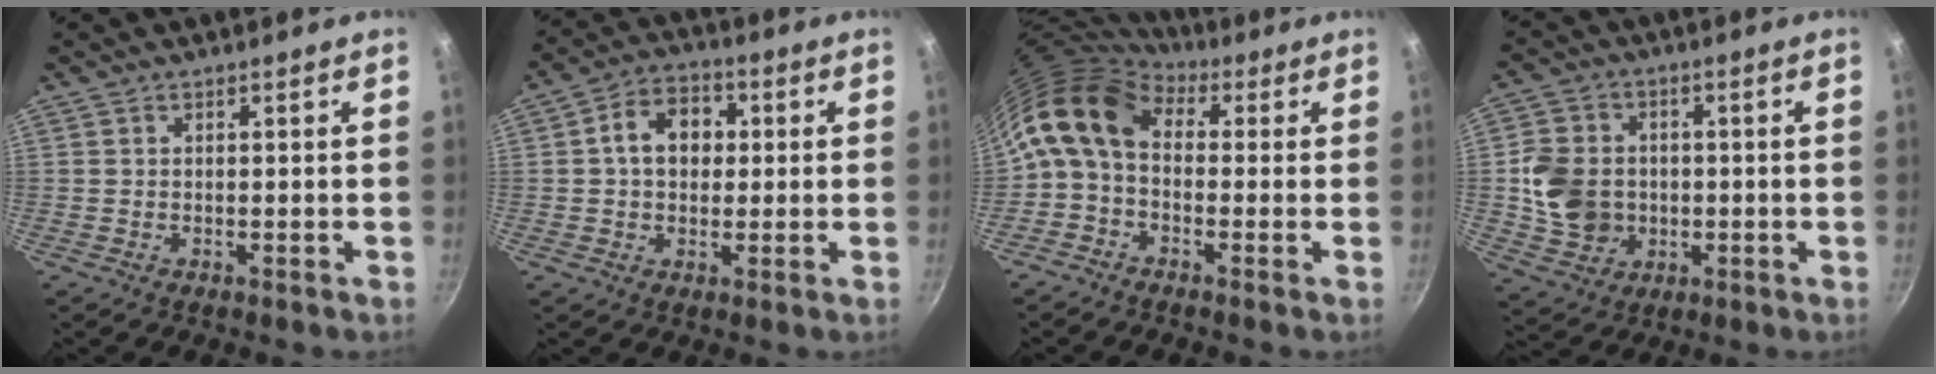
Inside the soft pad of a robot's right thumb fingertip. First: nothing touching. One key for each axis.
{"total": 9.0, "fx": 1.1, "fy": 6.8, "fz": 5.7, "tx": -0.062, "ty": 0.017, "tz": 0.005}
{"total": 11.2, "fx": 1.2, "fy": 7.7, "fz": 8.0, "tx": -0.143, "ty": 0.029, "tz": -0.002}
{"total": 11.0, "fx": -0.5, "fy": 9.5, "fz": 5.6, "tx": -0.081, "ty": 0.008, "tz": -0.004}